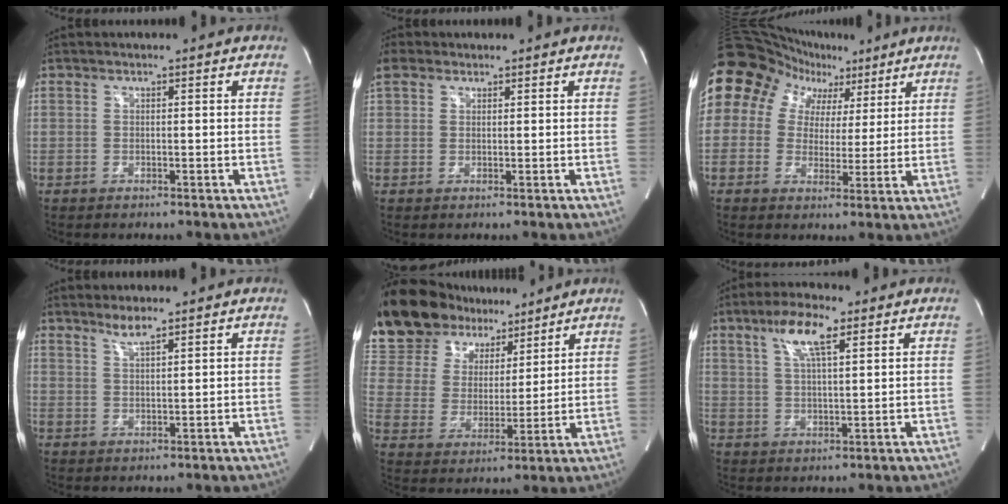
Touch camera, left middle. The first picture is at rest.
{"total": 3.1, "force": [2.2, 1.8, 1.1], "torque": [-0.043, 0.019, 0.051]}
{"total": 19.0, "force": [9.9, 14.8, 6.5], "torque": [-0.180, 0.090, 0.169]}
{"total": 2.6, "force": [2.1, 0.1, 1.4], "torque": [-0.034, -0.002, 0.043]}
{"total": 20.5, "force": [16.9, 8.6, 8.0], "torque": [-0.189, 0.036, 0.301]}
{"total": 7.3, "force": [3.9, 1.5, 6.0], "torque": [-0.120, 0.010, 0.072]}